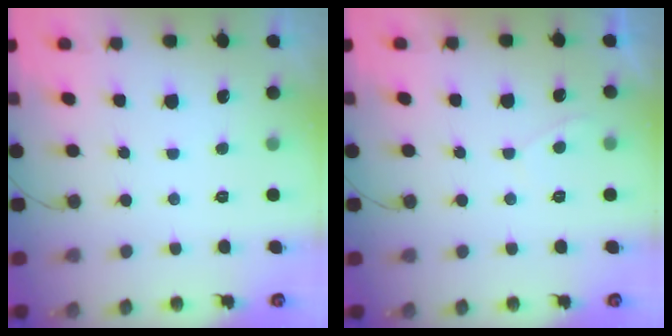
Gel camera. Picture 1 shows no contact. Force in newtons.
{"total": 0.5, "press": 0.2, "slide": 0.5}